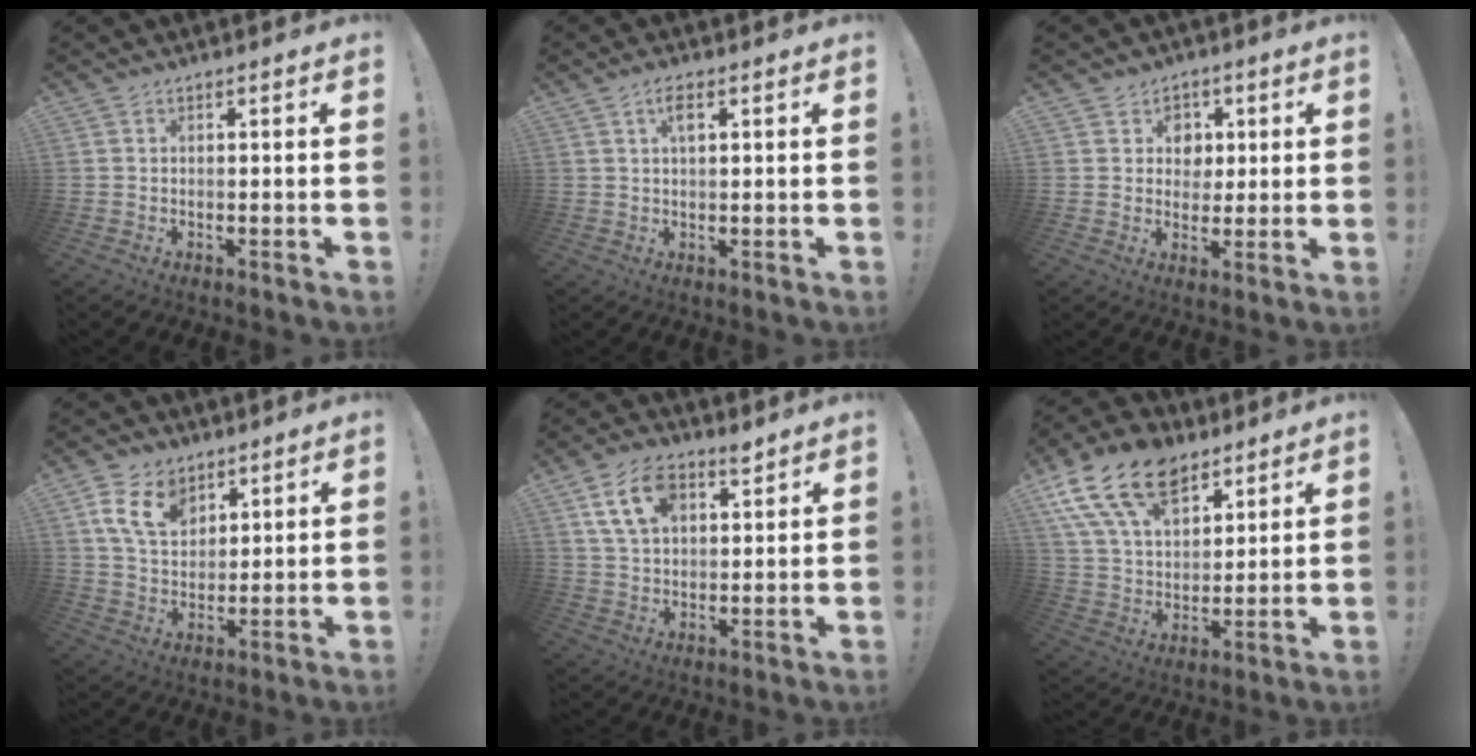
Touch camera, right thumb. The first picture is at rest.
{"total": 3.7, "force": [1.6, 1.9, 2.8], "torque": [-0.044, -0.001, 0.025]}
{"total": 6.8, "force": [1.6, 6.6, 0.9], "torque": [0.001, -0.018, 0.031]}
{"total": 12.1, "force": [6.8, 8.0, 6.1], "torque": [-0.111, -0.025, 0.133]}
{"total": 12.0, "force": [6.6, 7.1, 7.0], "torque": [-0.112, -0.021, 0.125]}
{"total": 19.4, "force": [11.6, 11.7, 10.2], "torque": [-0.179, -0.071, 0.214]}